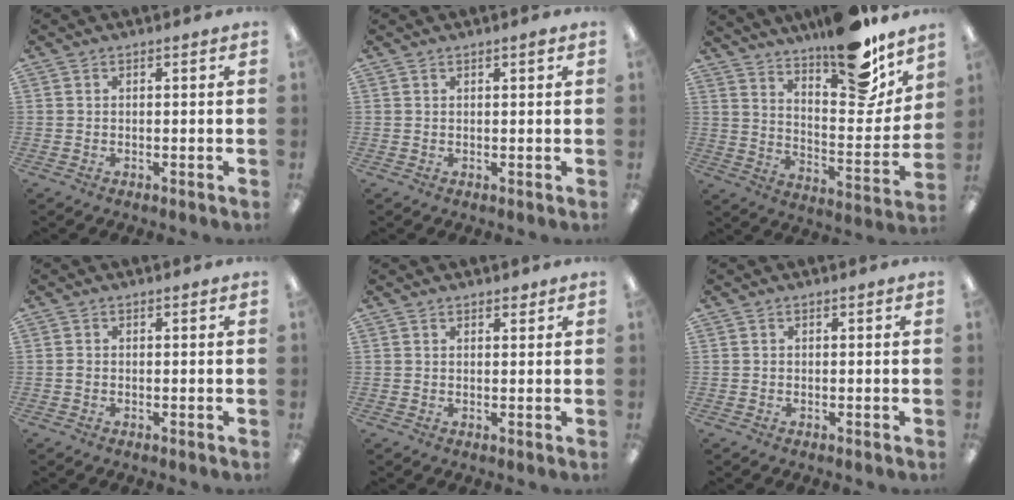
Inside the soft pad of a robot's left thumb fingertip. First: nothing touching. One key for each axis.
{"total": 1.2, "fx": 0.9, "fy": 0.2, "fz": 0.8, "tx": -0.018, "ty": 0.001, "tz": 0.015}
{"total": 17.6, "fx": 14.5, "fy": 4.9, "fz": 8.7, "tx": -0.119, "ty": -0.120, "tz": 0.243}
{"total": 0.7, "fx": -0.1, "fy": 0.5, "fz": 0.5, "tx": -0.010, "ty": 0.004, "tz": -0.003}
{"total": 1.8, "fx": 1.5, "fy": 0.7, "fz": 0.6, "tx": 0.004, "ty": -0.008, "tz": 0.025}
{"total": 0.0}